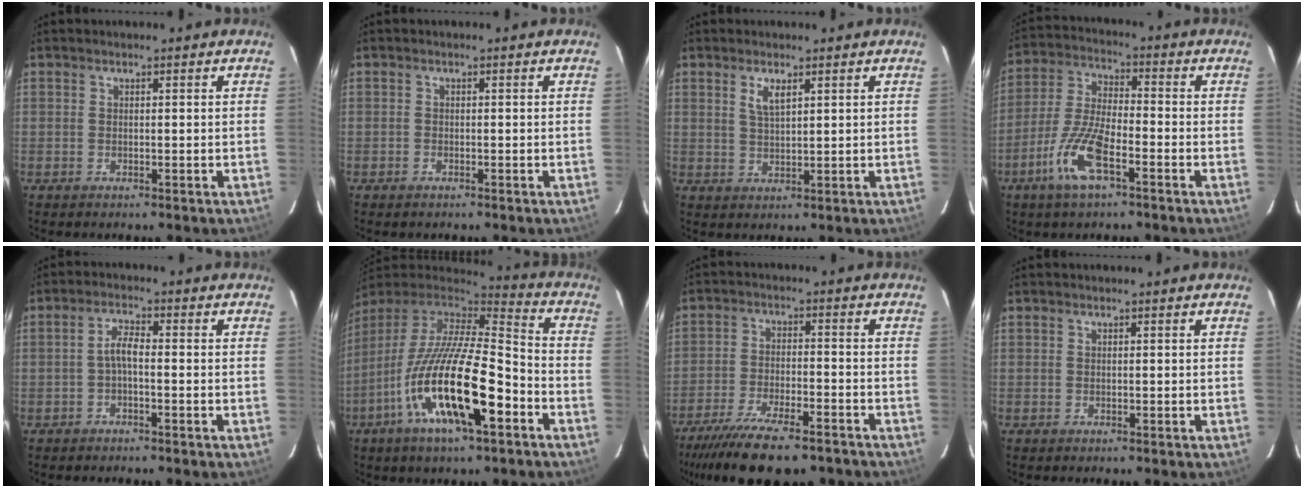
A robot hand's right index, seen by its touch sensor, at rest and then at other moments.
{"total": 0.6, "force": [-0.5, 0.3, 0.2], "torque": [-0.004, 0.001, -0.010]}
{"total": 3.3, "force": [1.7, 1.0, 2.7], "torque": [-0.050, -0.001, 0.033]}
{"total": 11.2, "force": [-5.7, 3.3, 9.1], "torque": [-0.198, -0.004, -0.115]}
{"total": 2.8, "force": [-1.0, 0.7, 2.5], "torque": [-0.054, 0.010, -0.021]}
{"total": 23.0, "force": [-9.6, 6.4, 19.9], "torque": [-0.362, -0.039, -0.179]}
{"total": 18.7, "force": [-14.9, 5.0, 10.1], "torque": [-0.203, -0.037, -0.229]}
{"total": 0.0}